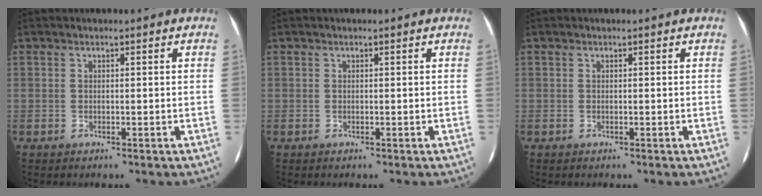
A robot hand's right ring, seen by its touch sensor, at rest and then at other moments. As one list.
[{"total": 0.0}, {"total": 0.0}]